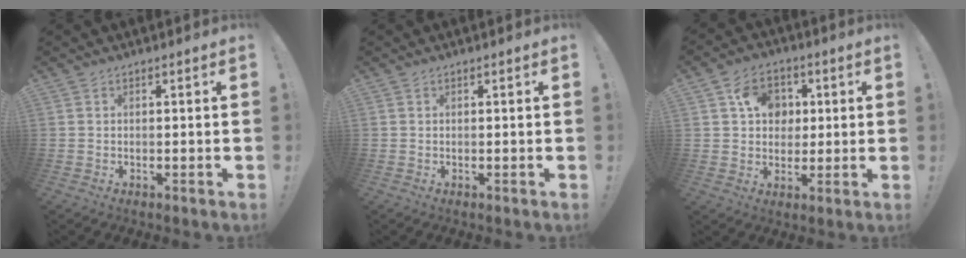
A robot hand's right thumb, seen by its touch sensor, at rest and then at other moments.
{"total": 0.0}
{"total": 10.4, "force": [3.3, 8.8, 4.5], "torque": [-0.065, -0.004, 0.065]}